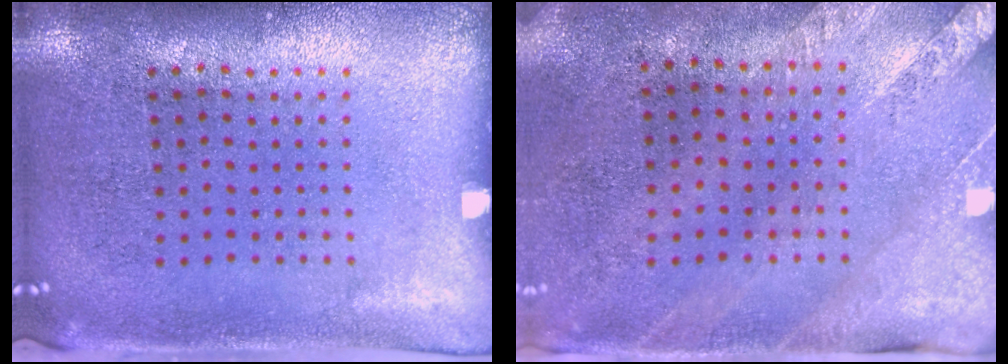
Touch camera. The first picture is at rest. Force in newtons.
{"total": 2.6, "press": 2.1, "slide": 1.6}